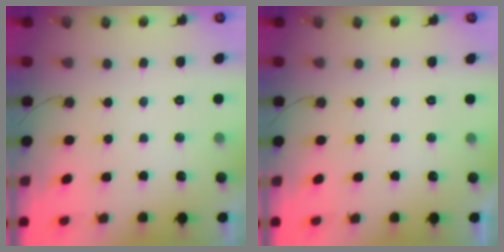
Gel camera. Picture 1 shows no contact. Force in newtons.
{"total": 0.0}